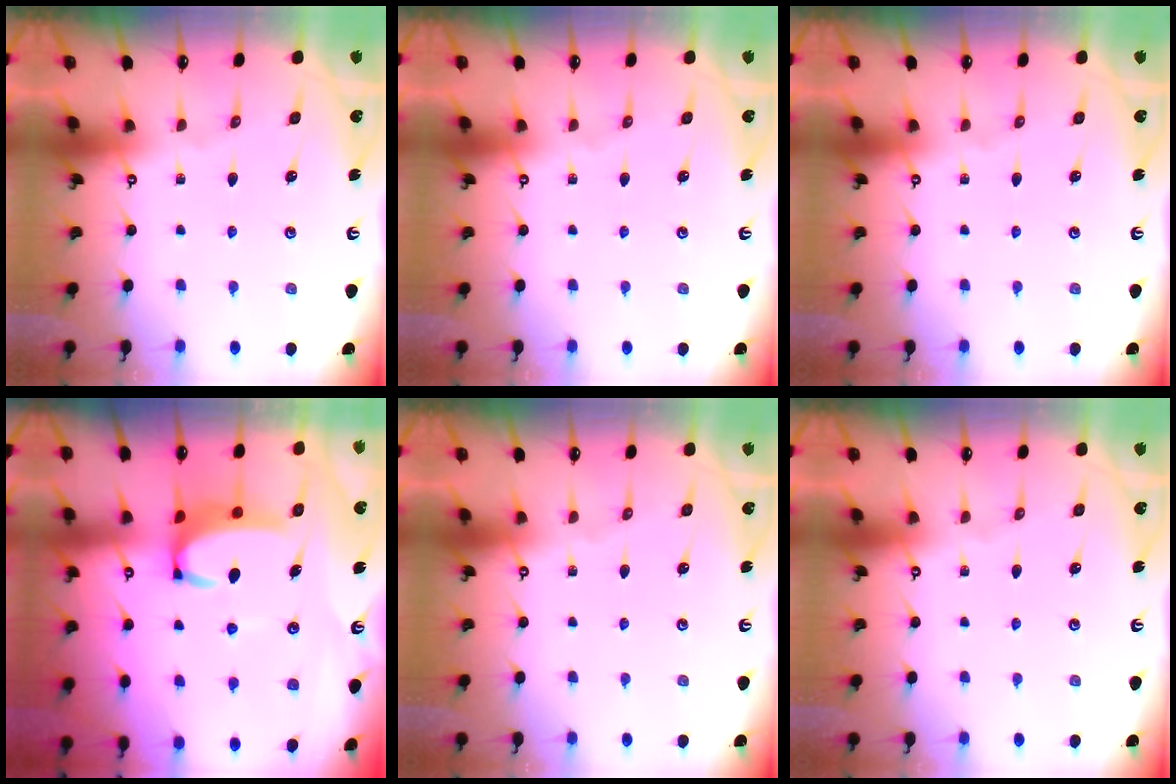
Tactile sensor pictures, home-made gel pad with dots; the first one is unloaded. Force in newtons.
{"total": 0.0}
{"total": 0.0}
{"total": 5.1, "press": 5.0, "slide": 0.6}
{"total": 0.0}
{"total": 0.0}